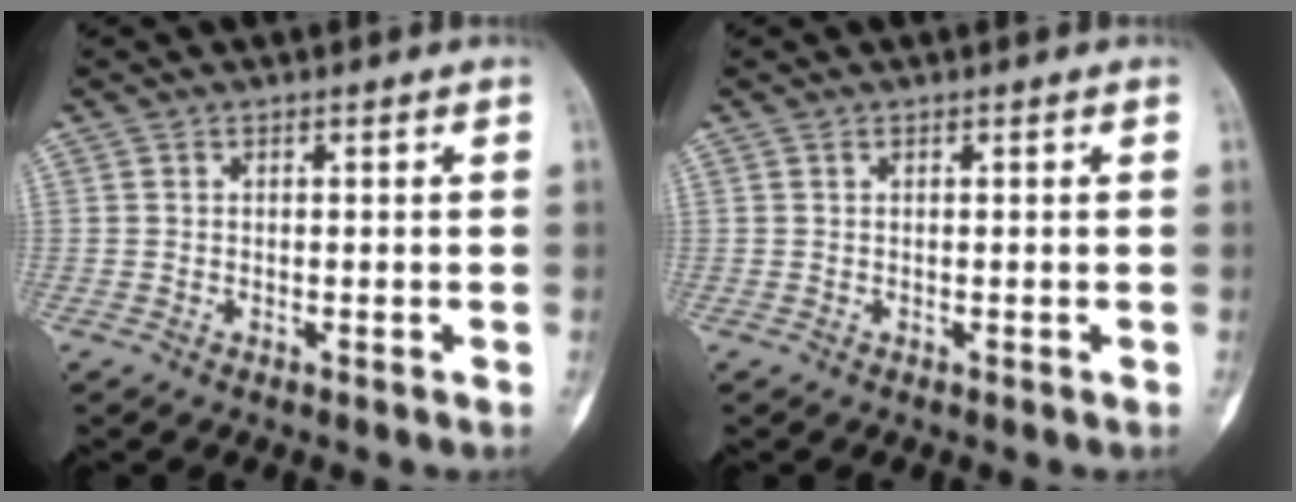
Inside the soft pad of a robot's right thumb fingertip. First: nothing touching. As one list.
[{"total": 0.0}]